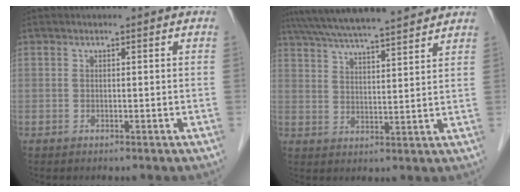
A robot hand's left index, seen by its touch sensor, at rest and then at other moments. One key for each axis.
{"total": 17.2, "fx": 15.3, "fy": 1.1, "fz": 7.9, "tx": -0.140, "ty": 0.034, "tz": 0.233}